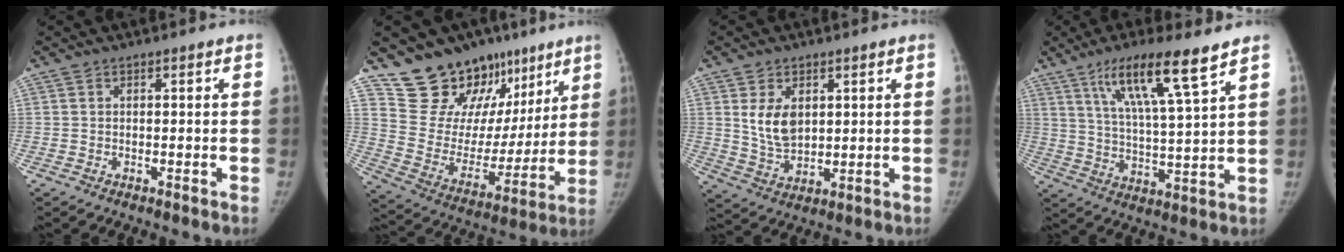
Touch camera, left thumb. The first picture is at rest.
{"total": 20.6, "force": [14.5, 12.8, 7.2], "torque": [-0.051, -0.069, 0.232]}
{"total": 7.6, "force": [2.3, 5.0, 5.2], "torque": [-0.073, -0.019, 0.054]}
{"total": 13.8, "force": [8.4, 1.4, 10.9], "torque": [-0.191, -0.036, 0.152]}